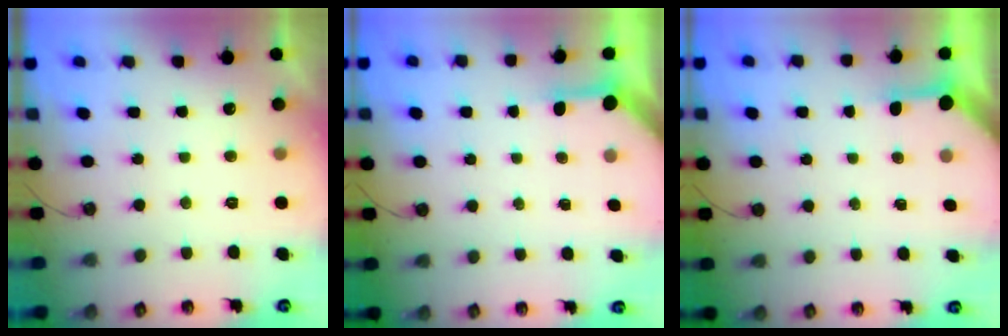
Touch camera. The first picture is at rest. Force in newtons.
{"total": 3.3, "press": 3.3, "slide": 0.3}
{"total": 3.2, "press": 3.2, "slide": 0.3}